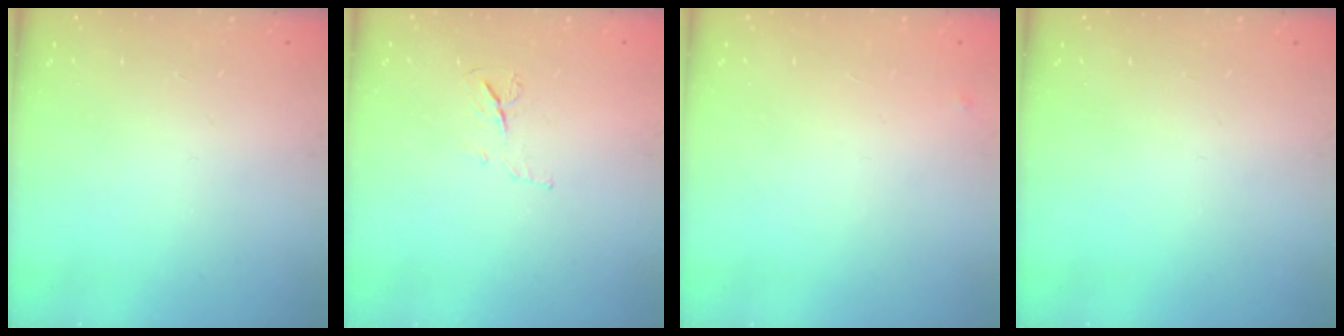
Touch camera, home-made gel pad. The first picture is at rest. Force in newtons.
{"total": 4.7, "press": 4.6, "slide": 0.8}
{"total": 2.5, "press": 2.4, "slide": 0.4}
{"total": 0.0}